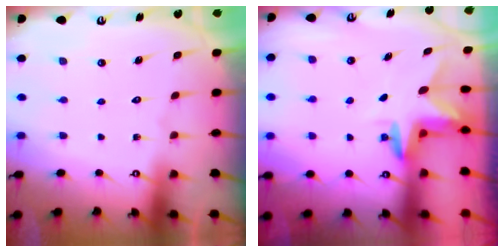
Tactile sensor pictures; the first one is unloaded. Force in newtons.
{"total": 3.0, "press": 3.0, "slide": 0.2}